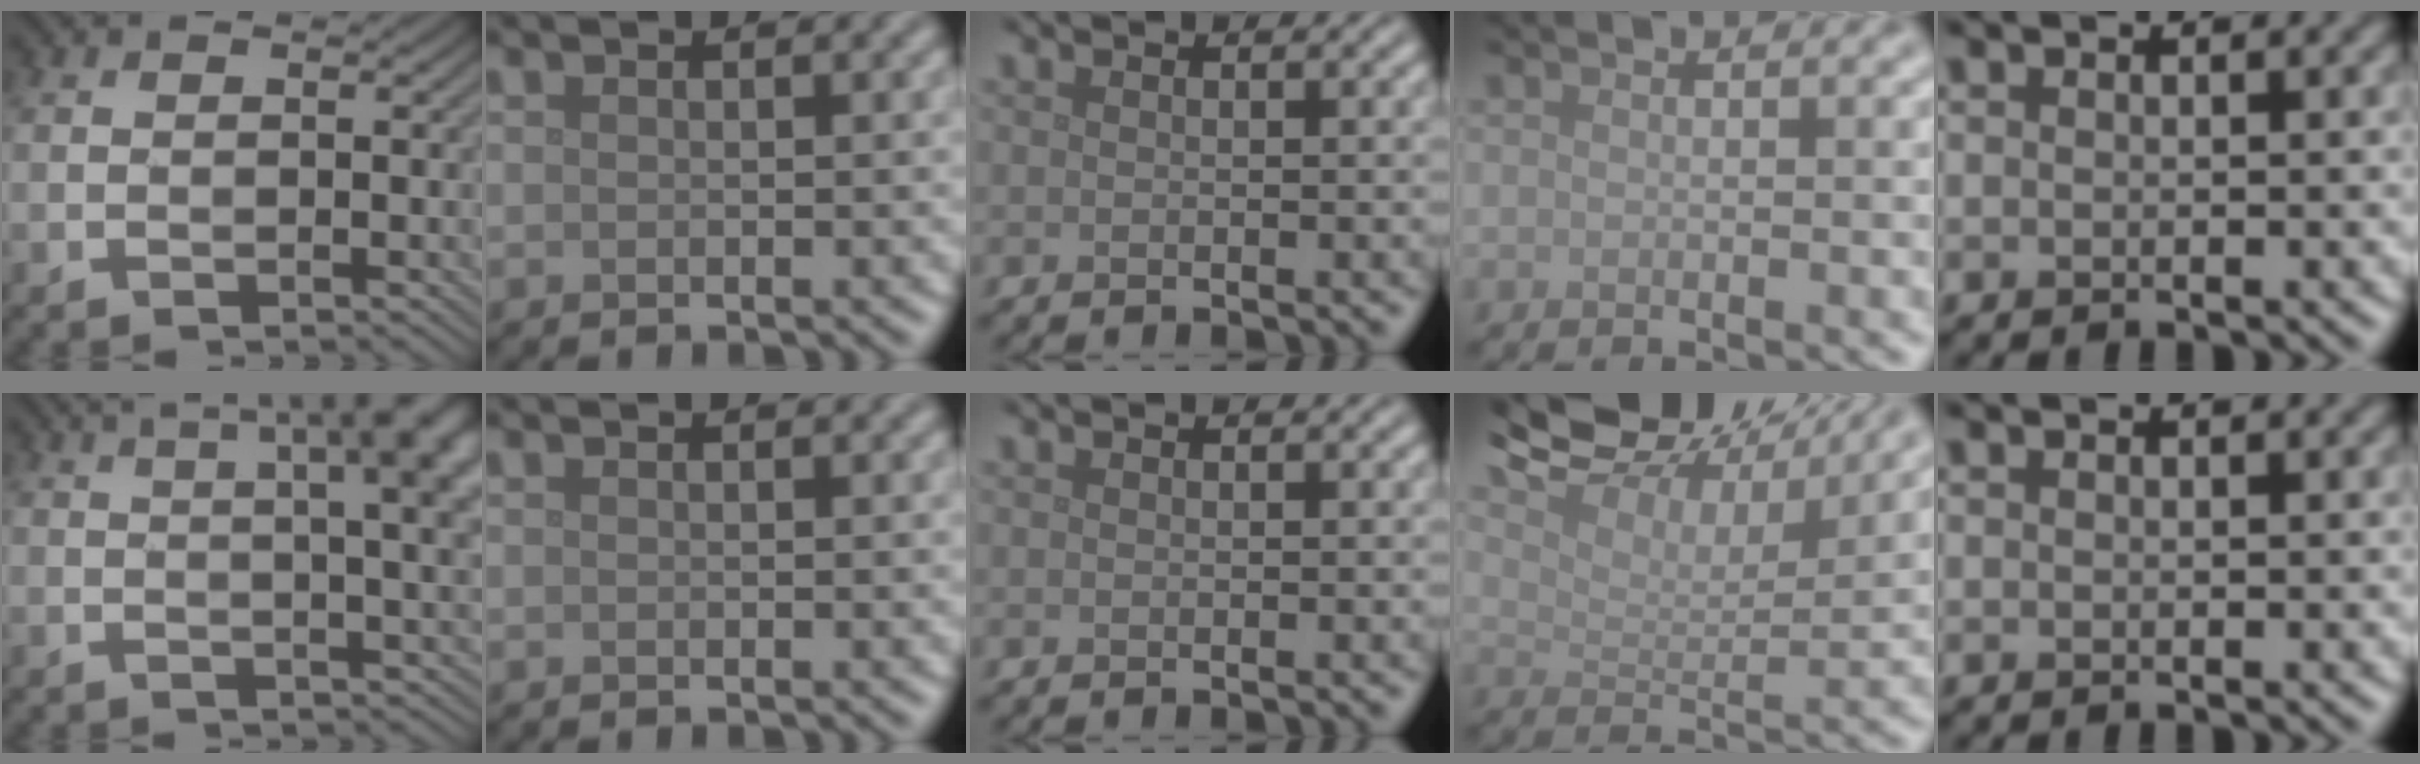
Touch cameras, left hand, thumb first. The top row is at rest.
{"thumb": {"total": 15.9, "force": [6.4, 5.0, 13.6], "torque": [-0.153, 0.057, 0.068]}, "ring": {"total": 11.4, "force": [9.9, 3.0, 4.8], "torque": [-0.104, 0.014, 0.131]}}